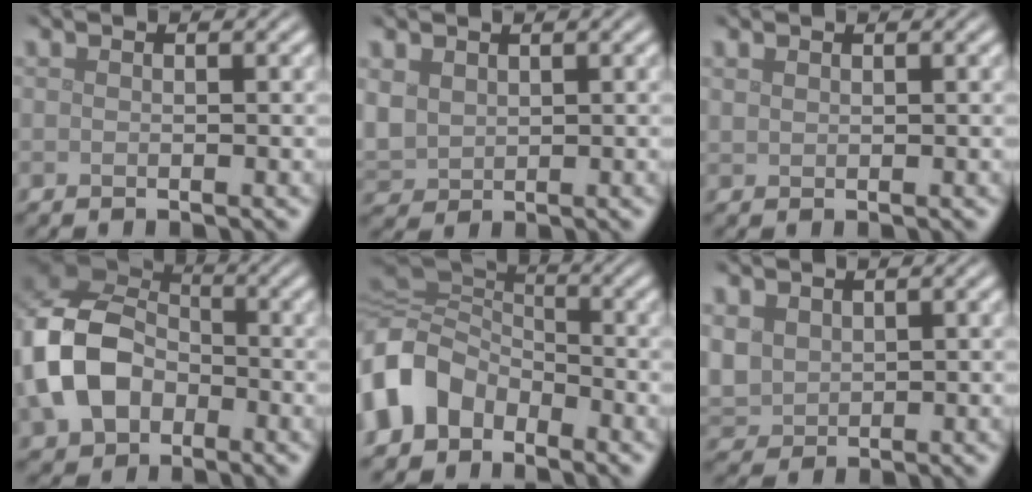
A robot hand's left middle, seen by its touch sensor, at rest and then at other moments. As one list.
[{"total": 2.8, "force": [1.2, 2.2, 1.3], "torque": [-0.043, 0.001, 0.027]}, {"total": 0.7, "force": [0.6, 0.3, 0.2], "torque": [-0.008, 0.000, 0.015]}, {"total": 10.6, "force": [-2.8, 7.9, 6.5], "torque": [-0.161, -0.010, -0.065]}, {"total": 7.7, "force": [-3.4, 5.7, 3.9], "torque": [-0.083, 0.001, -0.082]}, {"total": 3.2, "force": [1.3, 2.5, 1.5], "torque": [-0.047, 0.002, 0.027]}]